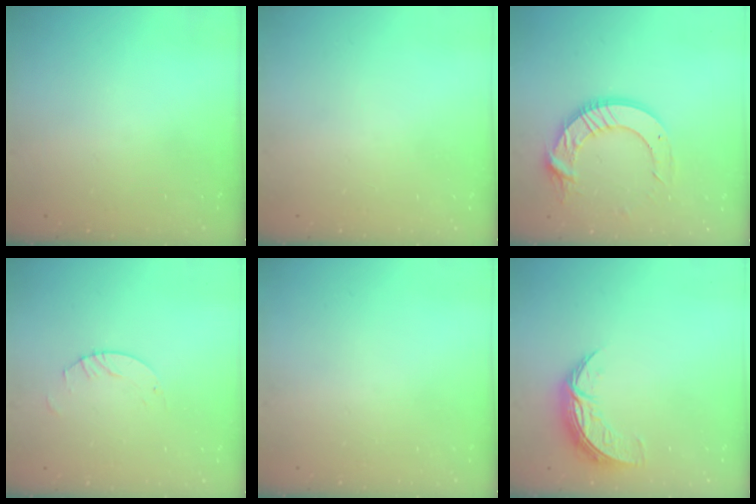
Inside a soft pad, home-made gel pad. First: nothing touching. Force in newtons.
{"total": 0.0}
{"total": 14.7, "press": 14.7, "slide": 1.6}
{"total": 2.5, "press": 2.5, "slide": 0.1}
{"total": 0.0}
{"total": 8.7, "press": 8.7, "slide": 0.4}